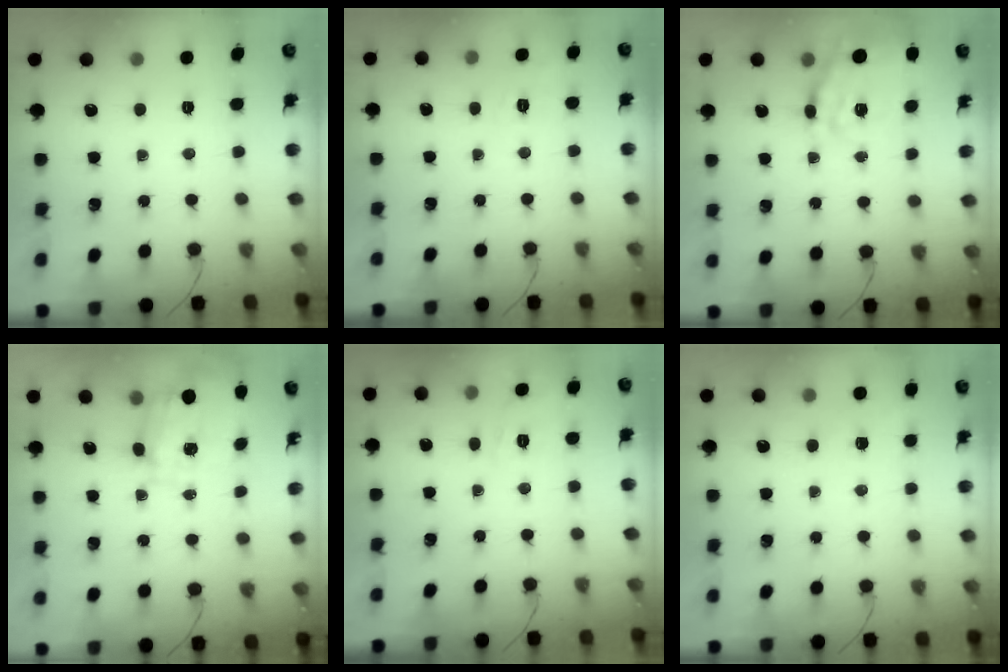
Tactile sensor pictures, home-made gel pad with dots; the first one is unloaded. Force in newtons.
{"total": 7.1, "press": 6.7, "slide": 2.2}
{"total": 20.3, "press": 19.9, "slide": 4.0}
{"total": 2.9, "press": 2.7, "slide": 1.1}
{"total": 2.2, "press": 1.2, "slide": 1.8}
{"total": 7.1, "press": 6.9, "slide": 1.8}